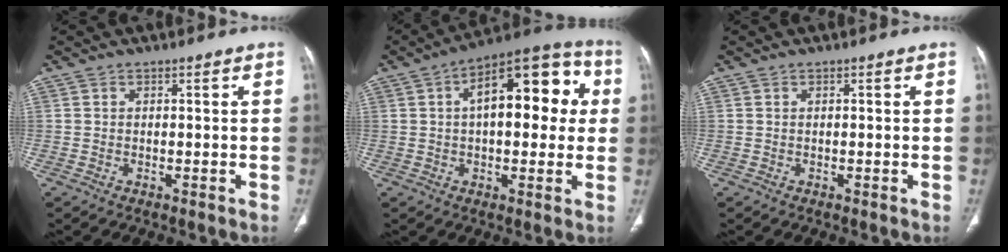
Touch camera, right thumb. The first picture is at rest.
{"total": 18.5, "force": [3.6, 9.0, 15.8], "torque": [-0.184, 0.035, 0.043]}
{"total": 0.0}